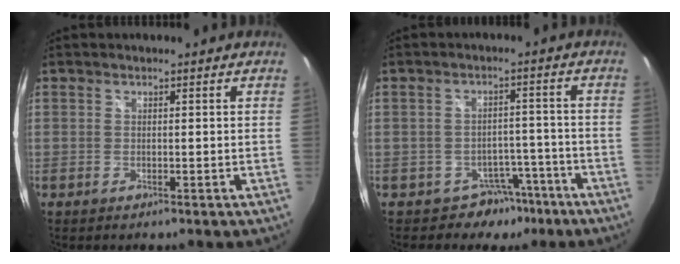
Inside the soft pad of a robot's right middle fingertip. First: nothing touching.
{"total": 6.1, "force": [-4.3, 4.2, 0.6], "torque": [-0.006, 0.034, -0.053]}